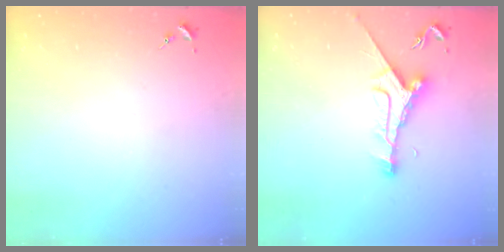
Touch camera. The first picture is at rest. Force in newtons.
{"total": 9.6, "press": 9.5, "slide": 0.6}